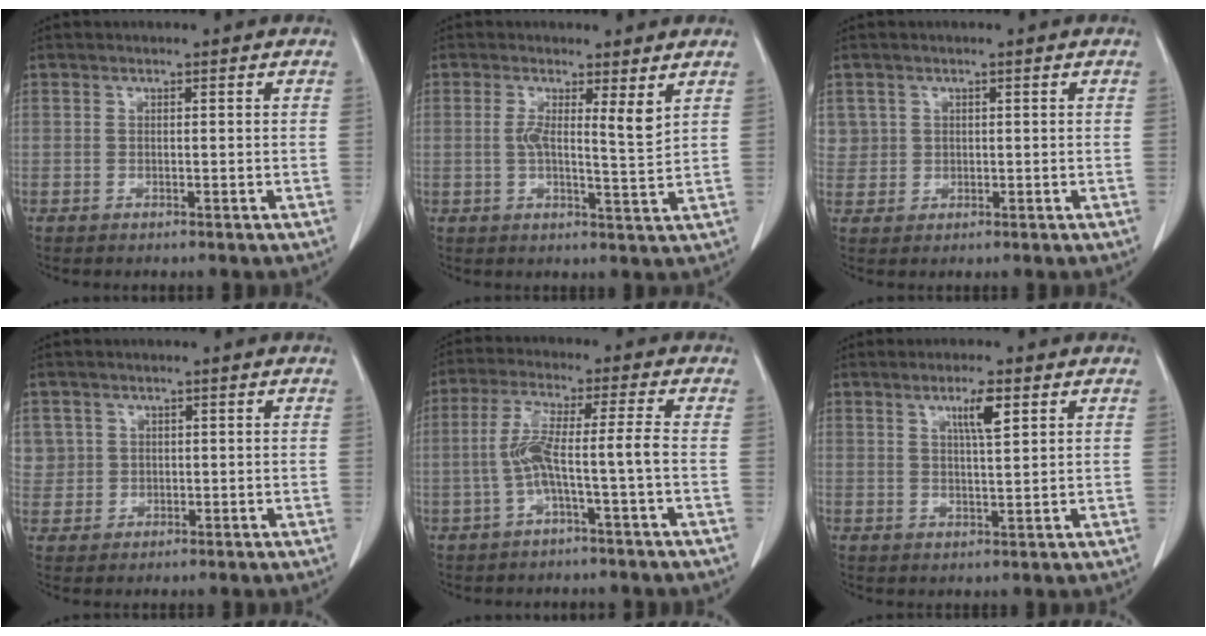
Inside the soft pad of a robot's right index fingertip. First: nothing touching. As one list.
[{"total": 4.6, "force": [1.9, 0.2, 4.2], "torque": [-0.070, -0.002, 0.032]}, {"total": 2.6, "force": [1.0, 2.4, -0.2], "torque": [0.025, 0.004, 0.016]}, {"total": 3.7, "force": [1.3, 3.4, -0.2], "torque": [0.024, 0.006, 0.028]}, {"total": 6.6, "force": [-1.6, -0.5, 6.3], "torque": [-0.130, 0.022, -0.024]}, {"total": 4.4, "force": [2.1, 0.3, 3.8], "torque": [-0.064, -0.002, 0.037]}]